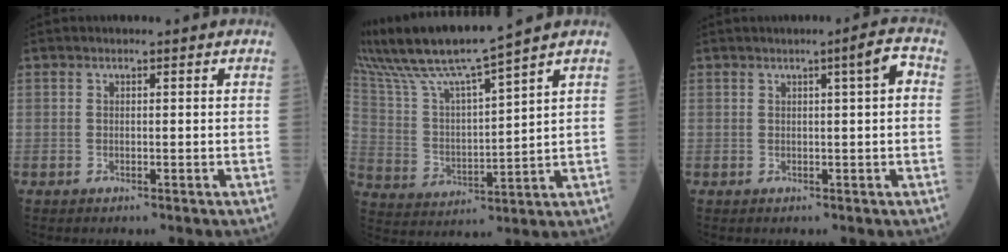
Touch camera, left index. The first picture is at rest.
{"total": 12.7, "force": [10.9, -1.3, 6.4], "torque": [-0.130, 0.001, 0.210]}
{"total": 3.0, "force": [0.6, 0.0, 2.9], "torque": [-0.039, 0.009, 0.007]}